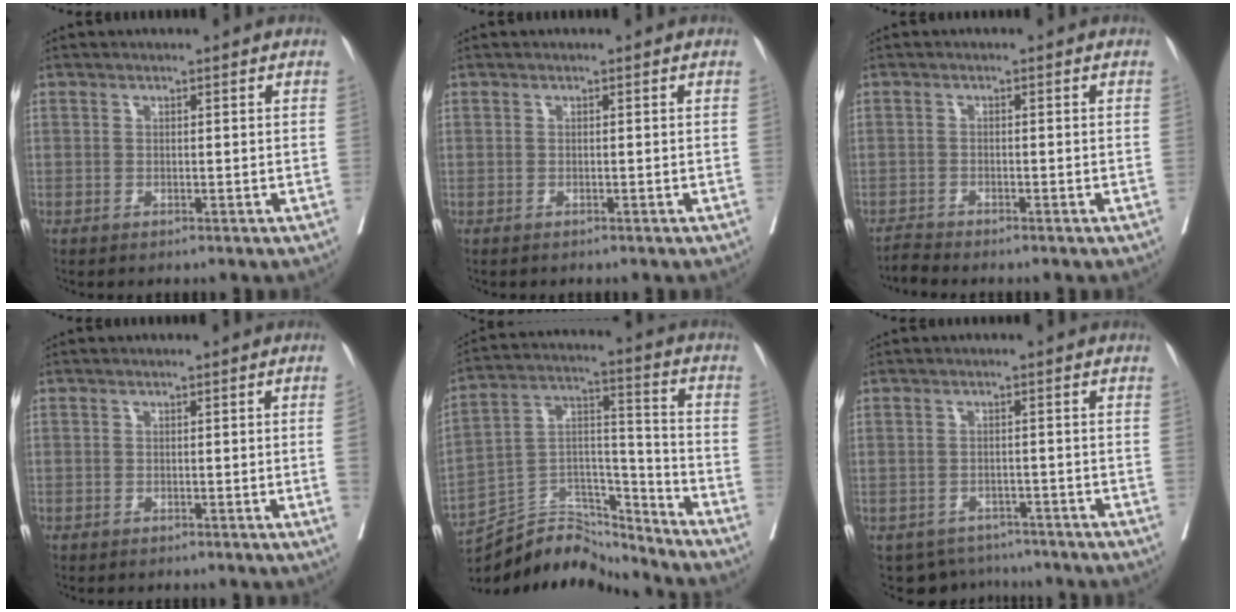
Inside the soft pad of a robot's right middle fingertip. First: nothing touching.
{"total": 0.0}
{"total": 1.6, "force": [-1.5, -0.5, -0.2], "torque": [0.001, -0.012, -0.031]}
{"total": 1.1, "force": [-0.3, -0.1, 1.1], "torque": [-0.013, 0.002, -0.007]}
{"total": 14.8, "force": [-14.5, 2.4, 2.0], "torque": [-0.037, 0.041, -0.255]}
{"total": 5.0, "force": [-4.5, 2.2, -0.6], "torque": [0.016, 0.012, -0.060]}